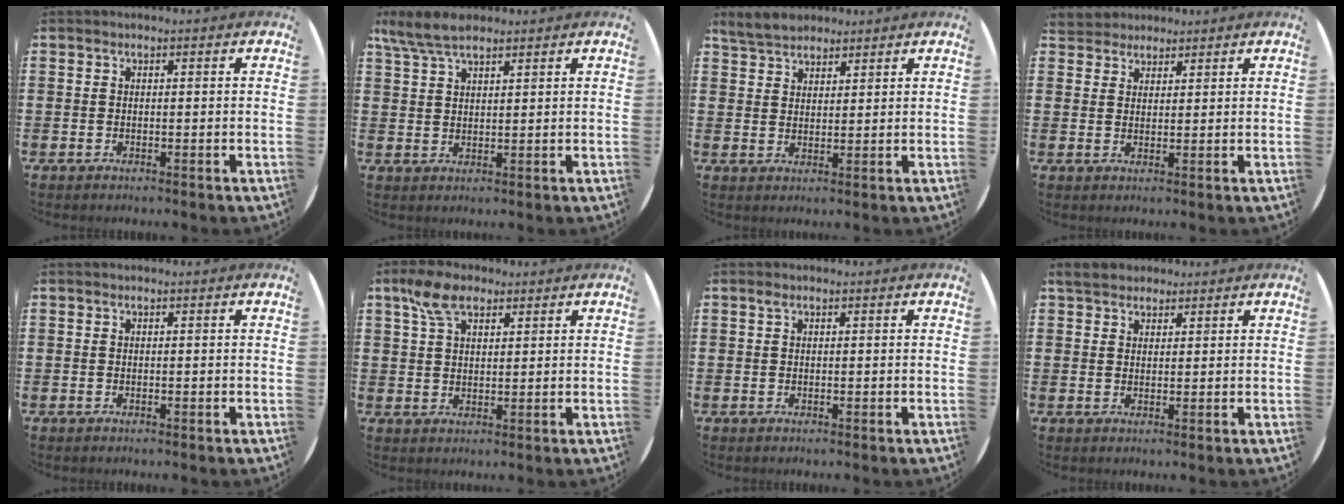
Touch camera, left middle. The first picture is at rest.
{"total": 5.3, "force": [4.2, 1.7, 2.7], "torque": [-0.062, -0.002, 0.078]}
{"total": 4.1, "force": [3.7, 1.5, 0.7], "torque": [-0.025, -0.001, 0.072]}
{"total": 3.0, "force": [2.8, 1.2, -0.3], "torque": [-0.003, 0.002, 0.055]}
{"total": 0.0}
{"total": 5.5, "force": [3.5, 2.9, 3.2], "torque": [-0.064, 0.010, 0.062]}
{"total": 0.6, "force": [0.3, 0.3, 0.3], "torque": [0.001, 0.000, 0.004]}
{"total": 2.7, "force": [2.4, 1.2, 0.4], "torque": [-0.005, 0.004, 0.046]}